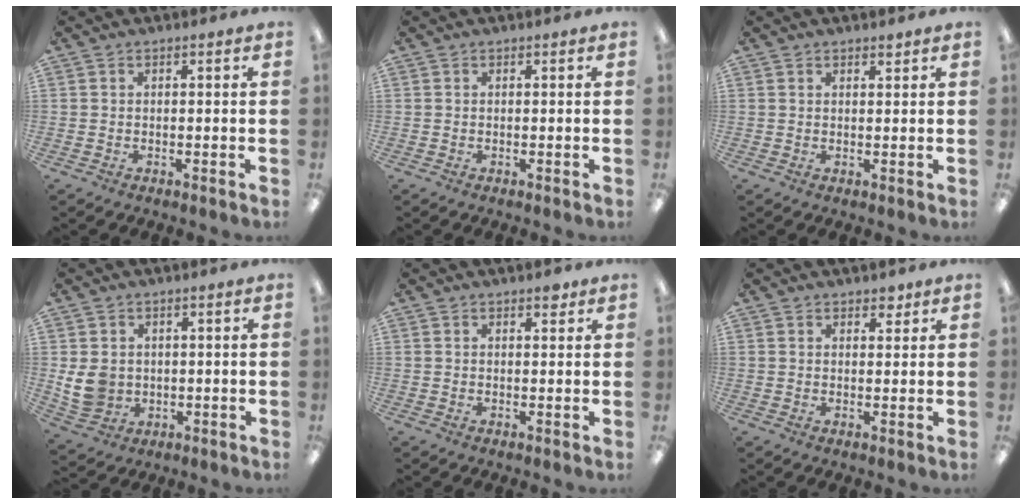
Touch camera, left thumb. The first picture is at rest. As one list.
[{"total": 0.0}, {"total": 1.3, "force": [1.2, 0.5, 0.4], "torque": [0.000, -0.004, 0.020]}, {"total": 6.8, "force": [0.4, 6.0, 3.2], "torque": [-0.077, 0.009, 0.012]}, {"total": 2.0, "force": [1.5, 0.9, 1.0], "torque": [-0.005, -0.005, 0.022]}, {"total": 2.7, "force": [2.1, 1.4, 0.8], "torque": [-0.001, -0.003, 0.036]}]